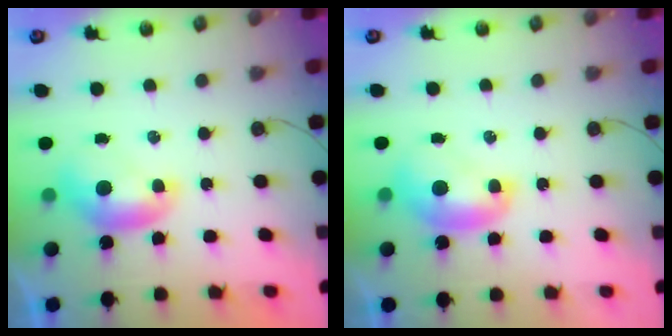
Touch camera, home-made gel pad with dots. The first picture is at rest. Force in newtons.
{"total": 1.8, "press": 1.7, "slide": 0.2}